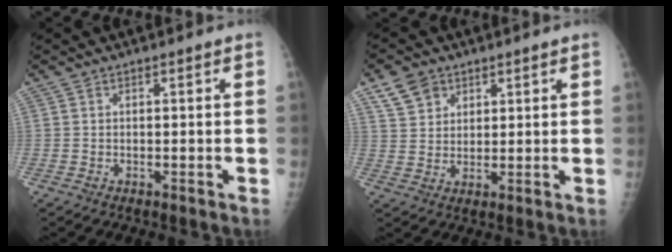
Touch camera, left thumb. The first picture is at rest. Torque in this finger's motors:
{"motor_torque": [0.07, 0.04, 0.38, -0.26, 0.02]}